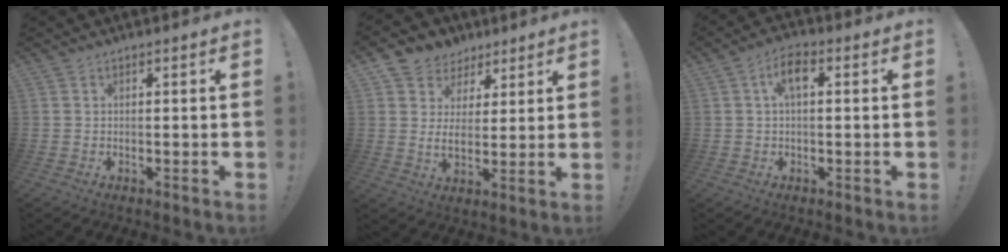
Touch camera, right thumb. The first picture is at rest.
{"total": 7.3, "force": [3.2, 5.9, 2.7], "torque": [-0.049, -0.022, 0.067]}
{"total": 5.9, "force": [1.1, 2.7, 5.1], "torque": [-0.091, 0.013, 0.016]}